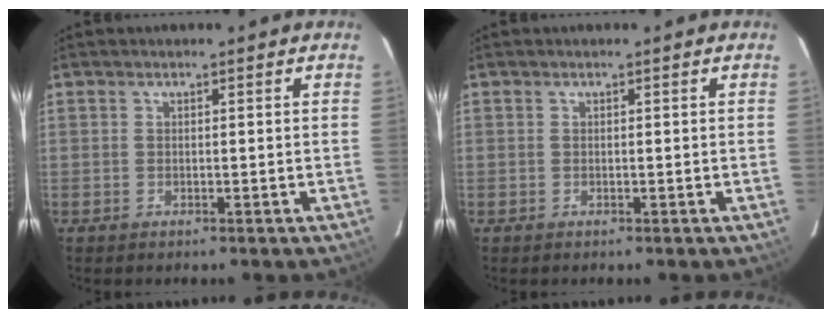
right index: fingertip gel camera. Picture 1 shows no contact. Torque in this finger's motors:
{"motor_torque": [0.00, 0.00, 0.00, 0.00]}